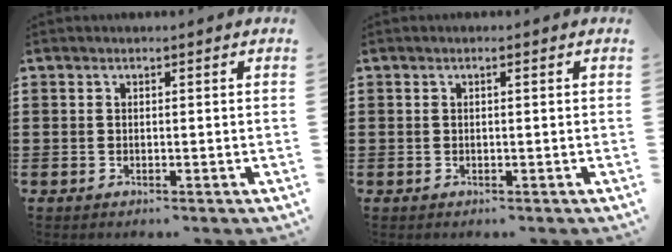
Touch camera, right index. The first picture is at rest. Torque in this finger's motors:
{"motor_torque": [0.06, 0.21, 0.04, 0.00]}